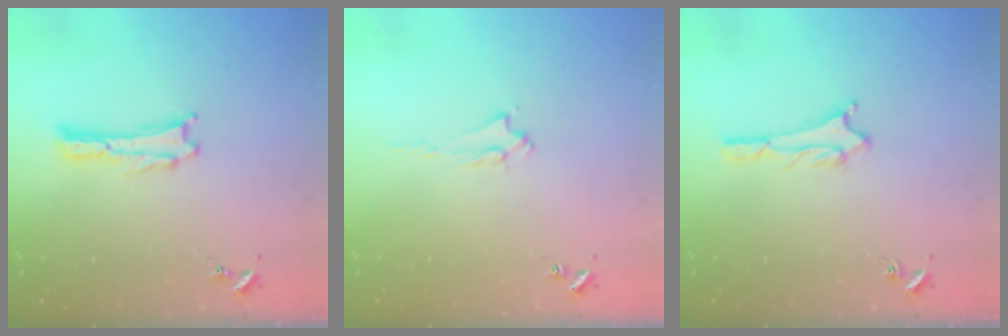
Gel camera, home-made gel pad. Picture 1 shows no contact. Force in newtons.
{"total": 1.9, "press": 1.8, "slide": 0.4}
{"total": 2.0, "press": 2.0, "slide": 0.2}